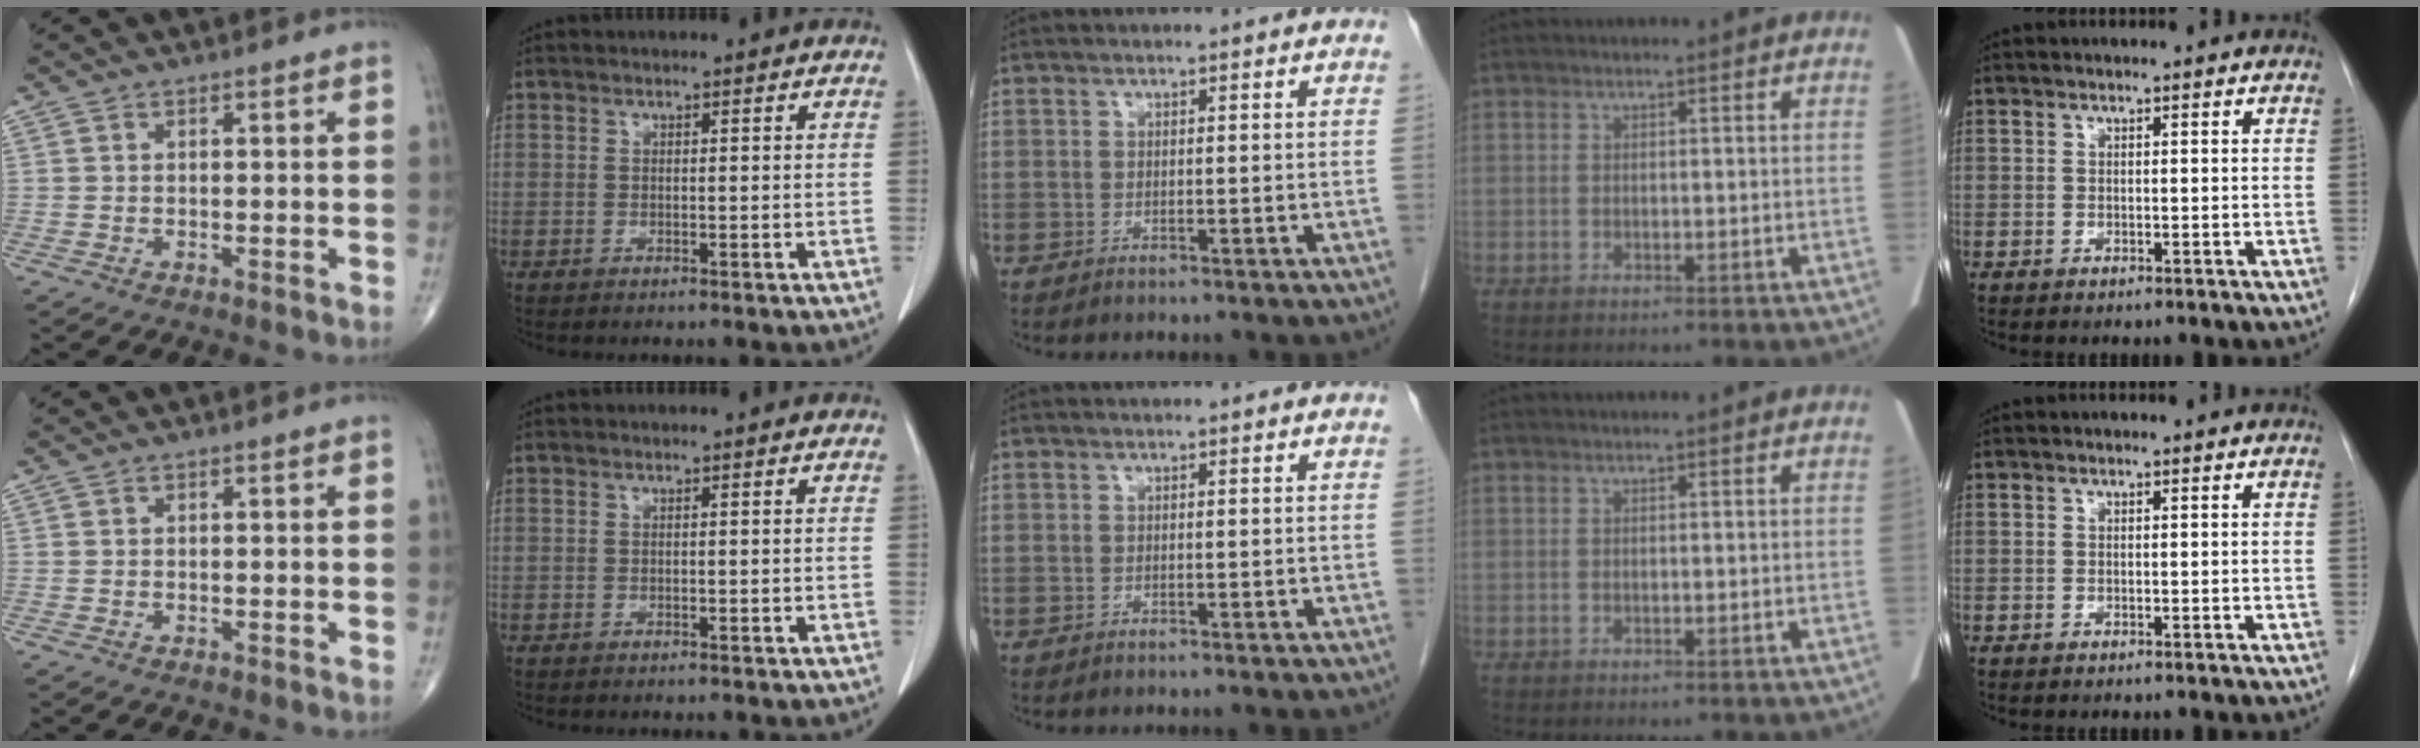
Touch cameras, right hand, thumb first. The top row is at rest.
{}